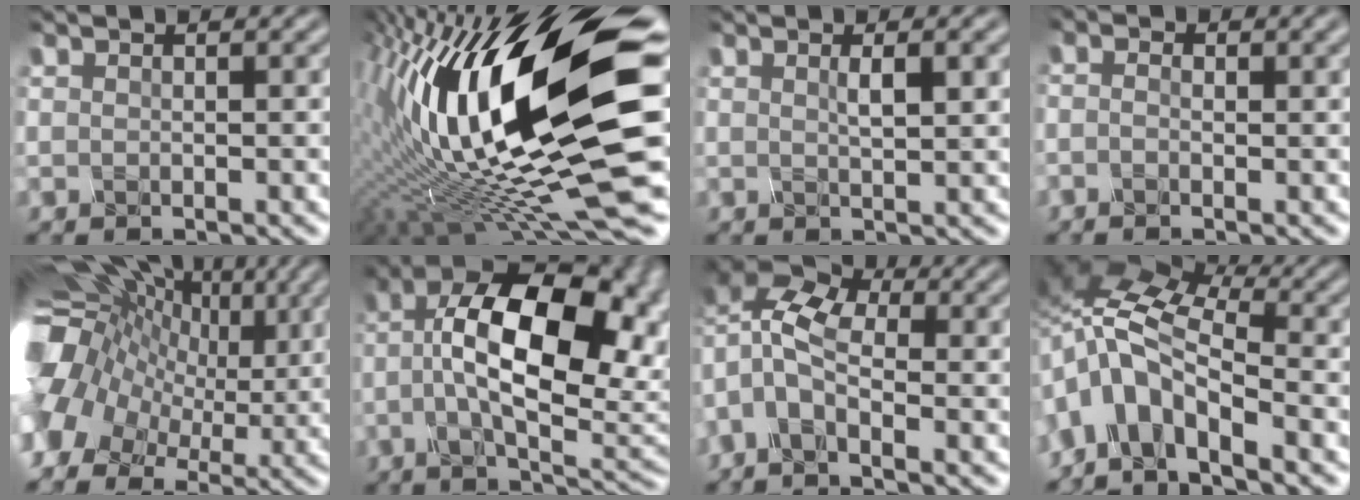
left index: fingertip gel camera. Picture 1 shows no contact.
{"total": 17.6, "force": [0.8, 5.0, 16.9], "torque": [-0.307, -0.014, 0.035]}
{"total": 2.2, "force": [0.2, 0.4, 2.2], "torque": [-0.026, 0.002, 0.009]}
{"total": 1.3, "force": [-1.0, -0.1, 0.8], "torque": [-0.013, -0.007, -0.017]}
{"total": 13.5, "force": [1.1, 10.2, 8.7], "torque": [-0.197, 0.000, 0.041]}
{"total": 14.1, "force": [0.0, 6.9, 12.3], "torque": [-0.183, 0.010, 0.013]}
{"total": 5.2, "force": [-2.8, 2.4, 3.7], "torque": [-0.097, 0.008, -0.049]}
{"total": 6.7, "force": [-4.5, 2.8, 4.0], "torque": [-0.087, 0.009, -0.086]}